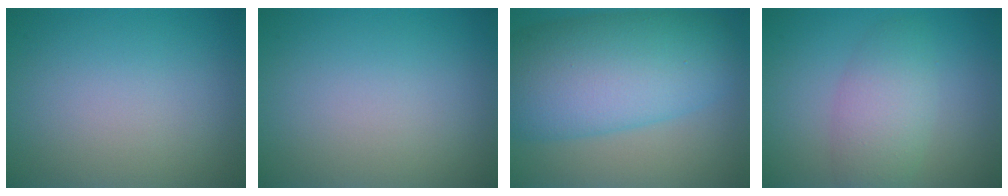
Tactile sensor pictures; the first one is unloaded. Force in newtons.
{"total": 0.0}
{"total": 11.5, "press": 11.5, "slide": 0.2}
{"total": 3.8, "press": 3.8, "slide": 0.1}